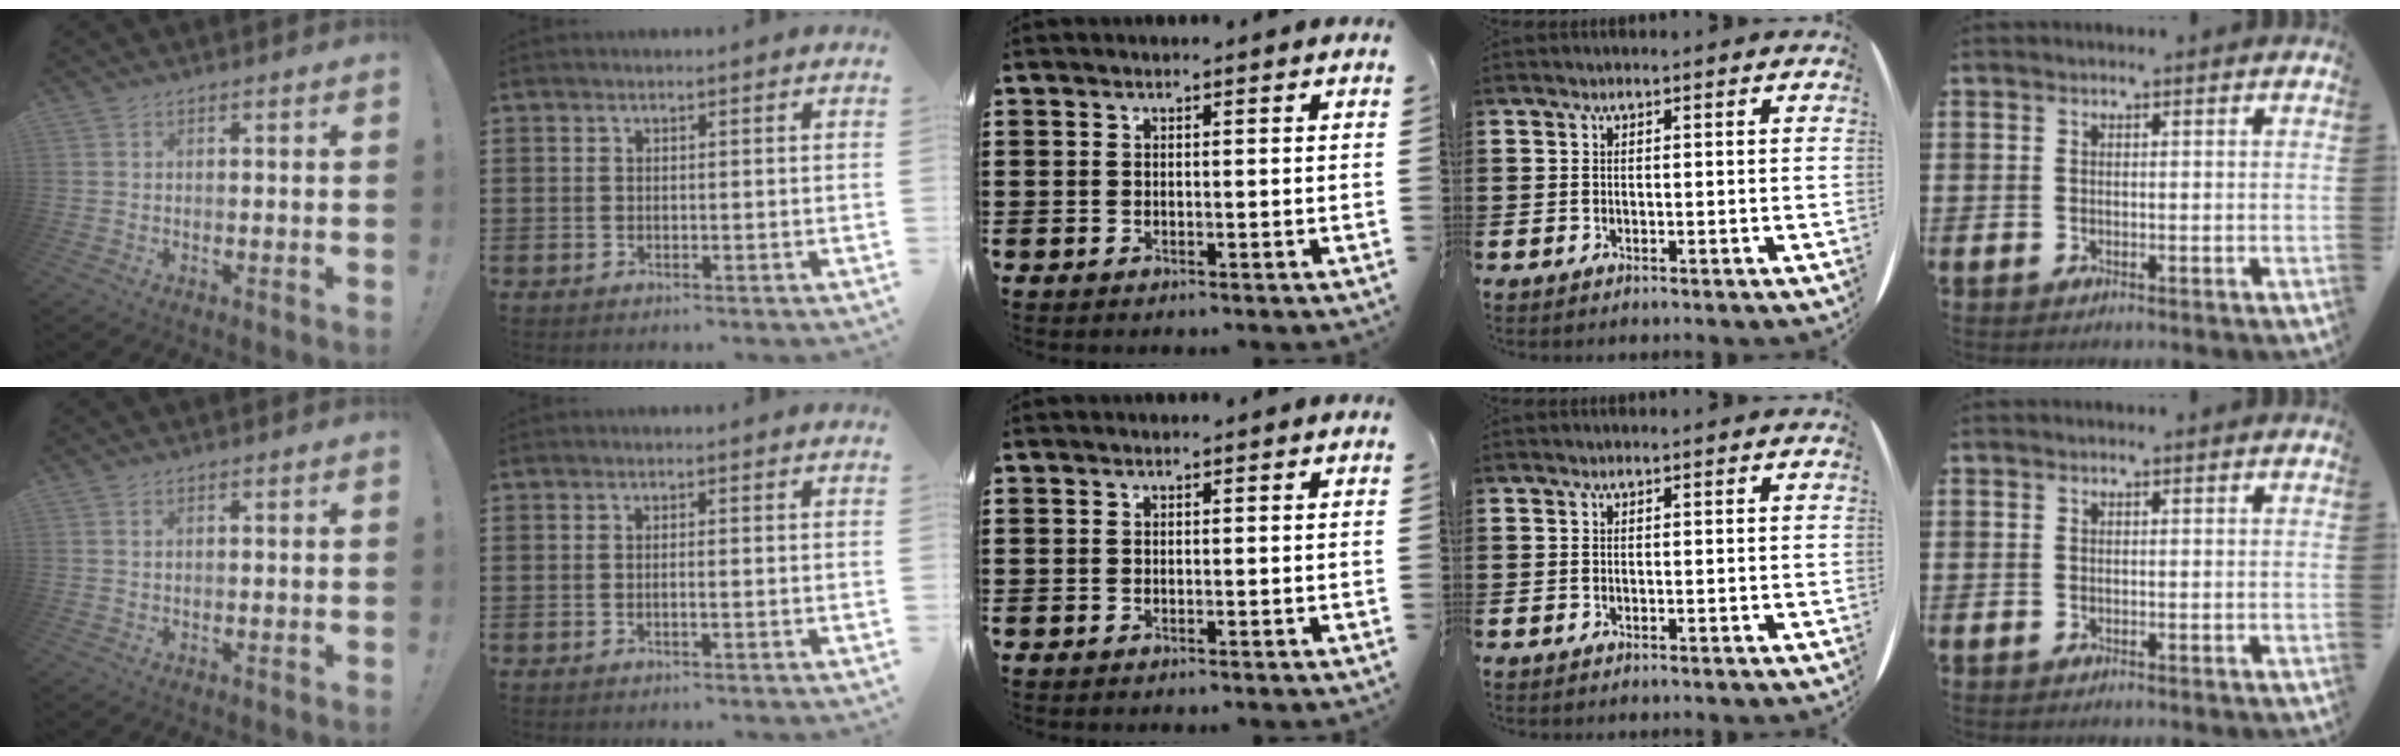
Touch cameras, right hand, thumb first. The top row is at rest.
{"thumb": {"total": 0.7, "force": [0.5, 0.3, 0.4], "torque": [-0.008, 0.000, 0.009]}, "index": {"total": 0.8, "force": [-0.3, -0.1, 0.7], "torque": [-0.013, -0.003, -0.006]}}